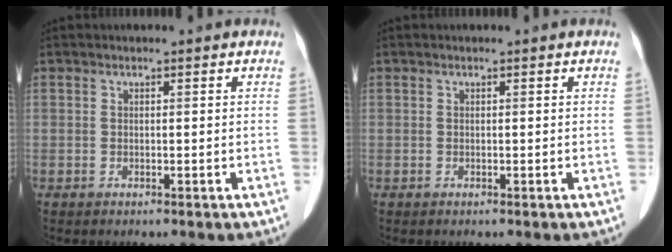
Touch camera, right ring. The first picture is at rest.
{"total": 0.0}